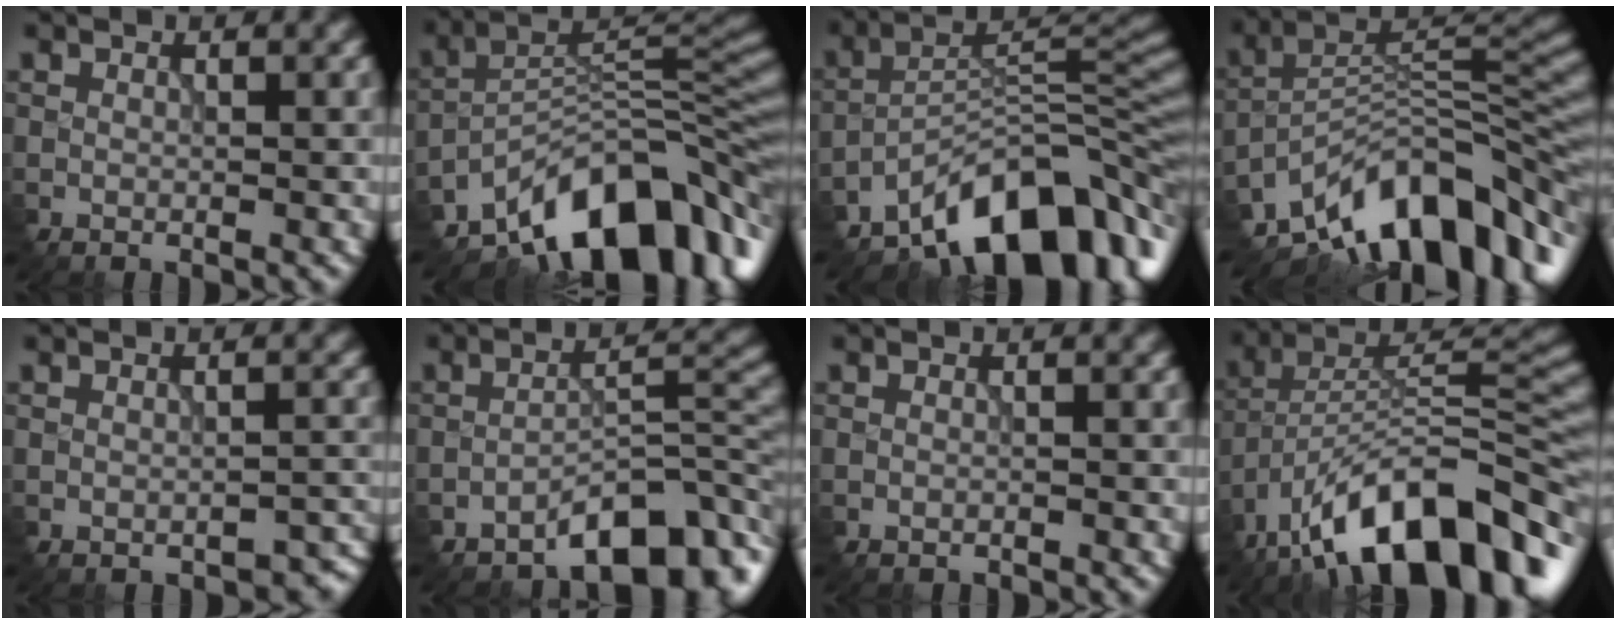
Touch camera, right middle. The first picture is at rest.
{"total": 13.4, "force": [-9.0, 5.0, 8.6], "torque": [-0.136, 0.024, -0.158]}
{"total": 12.2, "force": [-8.6, 4.0, 7.6], "torque": [-0.104, 0.021, -0.154]}
{"total": 13.8, "force": [-9.5, 5.8, 8.2], "torque": [-0.144, 0.021, -0.162]}
{"total": 2.2, "force": [-1.8, 0.7, 0.9], "torque": [-0.017, -0.003, -0.017]}
{"total": 7.1, "force": [-5.5, 2.2, 4.0], "torque": [-0.050, 0.013, -0.087]}
{"total": 0.6, "force": [-0.6, 0.0, -0.1], "torque": [-0.001, -0.002, -0.014]}
{"total": 15.0, "force": [-9.4, 5.8, 10.2], "torque": [-0.168, 0.024, -0.169]}